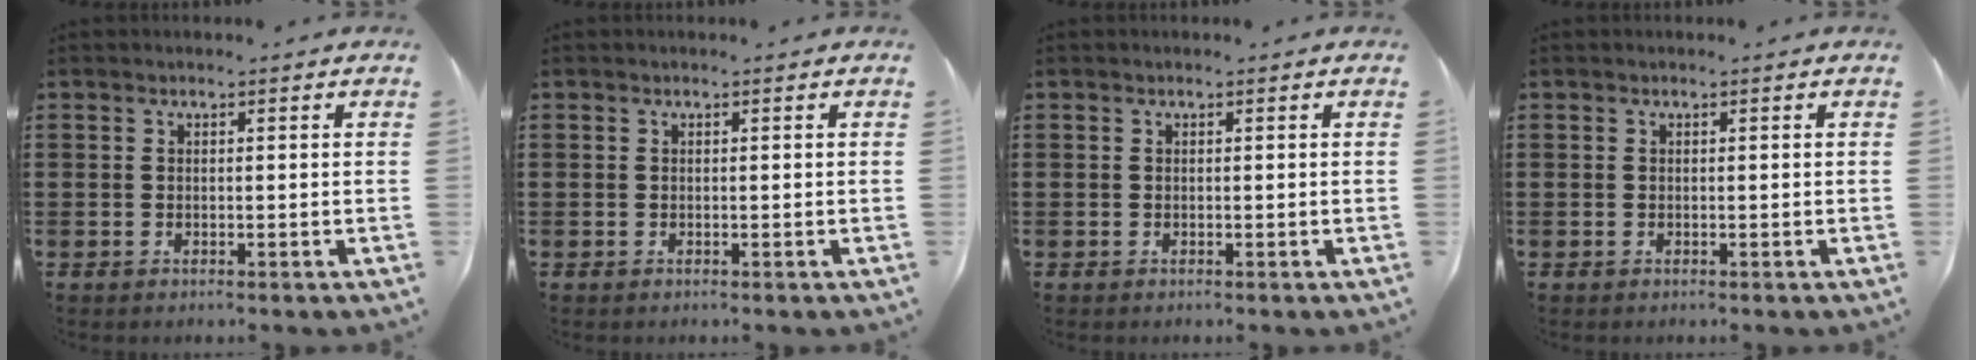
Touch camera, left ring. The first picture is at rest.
{"total": 0.0}
{"total": 0.0}
{"total": 0.0}